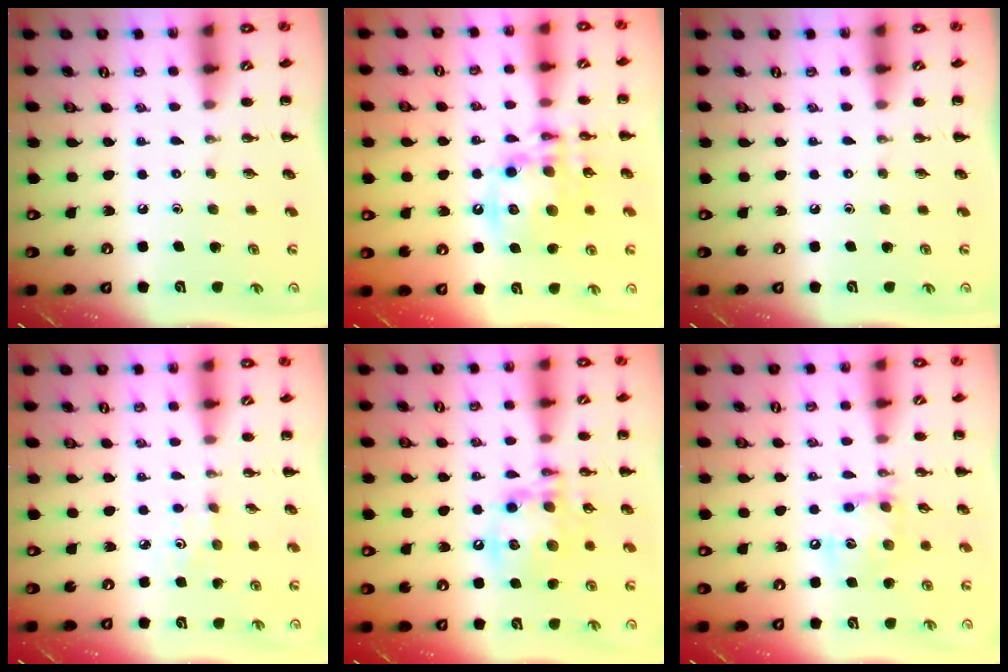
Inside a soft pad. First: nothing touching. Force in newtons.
{"total": 14.3, "press": 14.0, "slide": 3.2}
{"total": 0.0}
{"total": 1.8, "press": 1.7, "slide": 0.6}
{"total": 13.9, "press": 13.6, "slide": 3.1}
{"total": 11.9, "press": 11.7, "slide": 1.9}